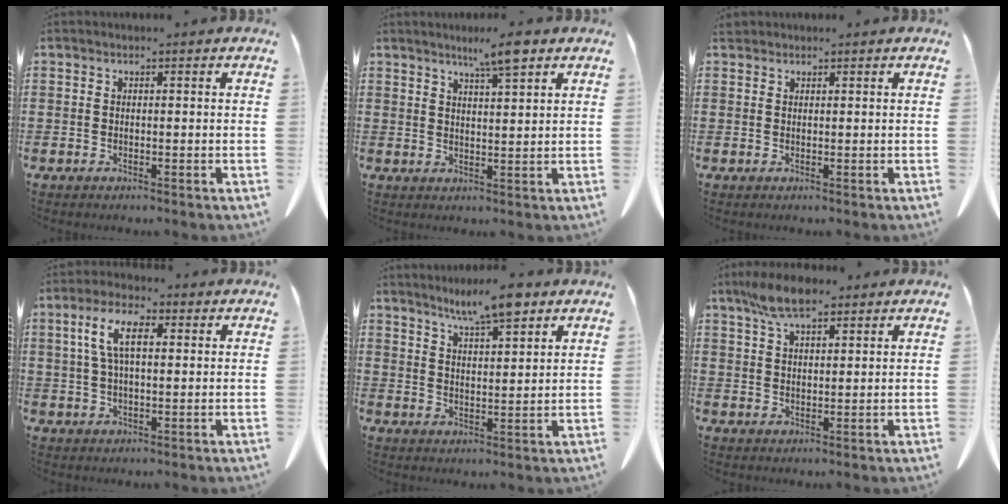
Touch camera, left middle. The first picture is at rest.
{"total": 5.6, "force": [4.2, 0.5, 3.8], "torque": [-0.073, -0.004, 0.070]}
{"total": 1.0, "force": [0.9, 0.3, 0.2], "torque": [-0.009, 0.001, 0.019]}
{"total": 6.7, "force": [1.9, 2.6, 5.8], "torque": [-0.120, 0.013, 0.031]}
{"total": 7.3, "force": [5.7, 1.2, 4.3], "torque": [-0.088, -0.010, 0.100]}
{"total": 6.9, "force": [4.8, 2.1, 4.4], "torque": [-0.097, 0.000, 0.089]}